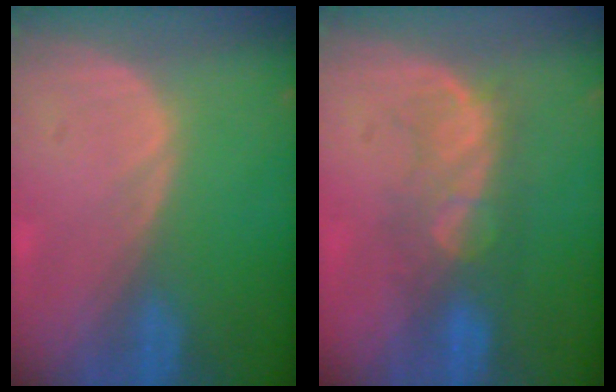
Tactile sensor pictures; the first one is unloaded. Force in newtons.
{"total": 6.1, "press": 6.0, "slide": 1.2}